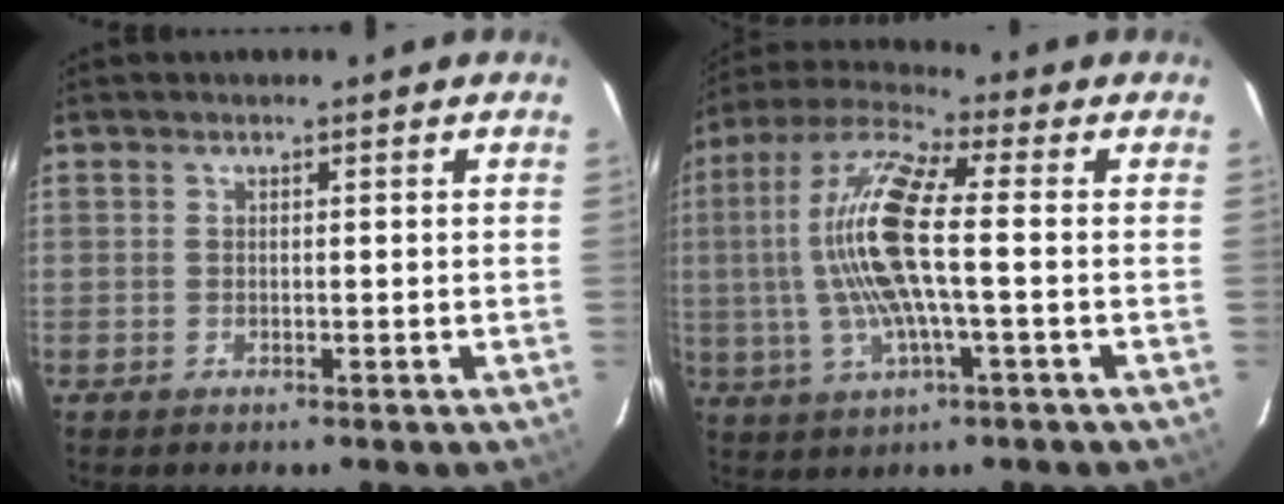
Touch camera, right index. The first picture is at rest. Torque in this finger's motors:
{"motor_torque": [2.14, 0.00, 1.06, 0.21]}